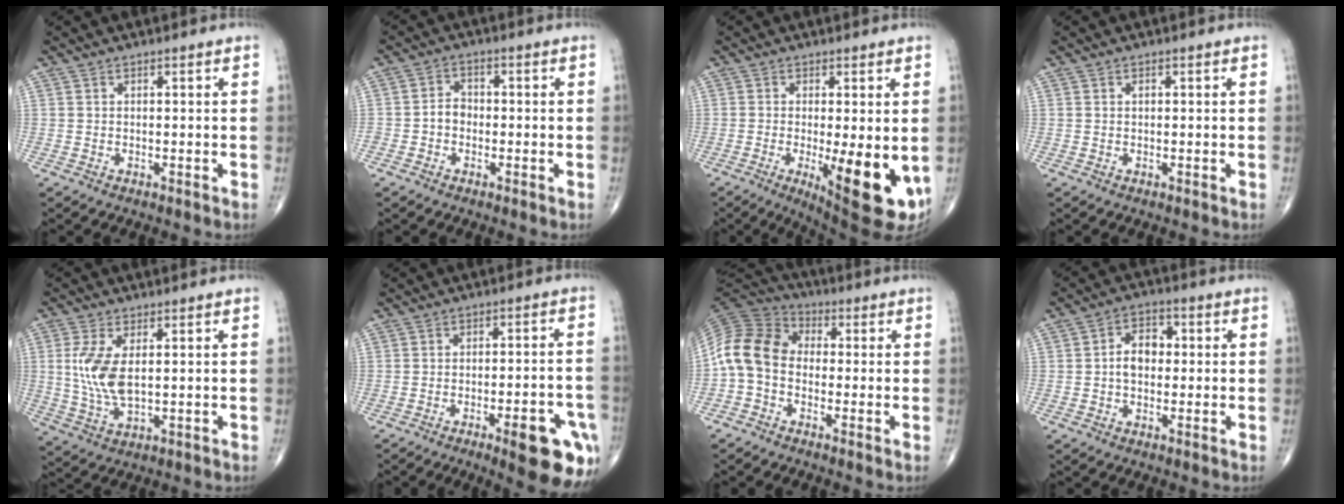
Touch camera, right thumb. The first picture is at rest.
{"total": 3.3, "force": [-1.0, 2.7, 1.7], "torque": [-0.014, 0.014, -0.024]}
{"total": 13.0, "force": [-2.8, 3.9, 12.1], "torque": [-0.162, -0.025, -0.028]}
{"total": 0.5, "force": [0.1, 0.3, 0.4], "torque": [-0.006, 0.001, 0.002]}
{"total": 8.7, "force": [1.2, 4.0, 7.7], "torque": [-0.170, -0.010, 0.032]}
{"total": 13.7, "force": [-6.8, 3.7, 11.3], "torque": [-0.097, 0.032, -0.079]}
{"total": 10.7, "force": [-1.4, 8.2, 6.8], "torque": [-0.127, 0.036, -0.045]}
{"total": 6.1, "force": [0.0, 4.3, 4.4], "torque": [-0.058, 0.020, -0.009]}